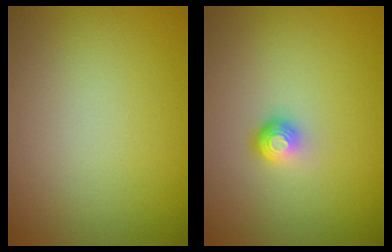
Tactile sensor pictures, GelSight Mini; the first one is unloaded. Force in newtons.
{"total": 1.8, "press": 1.2, "slide": 1.4}